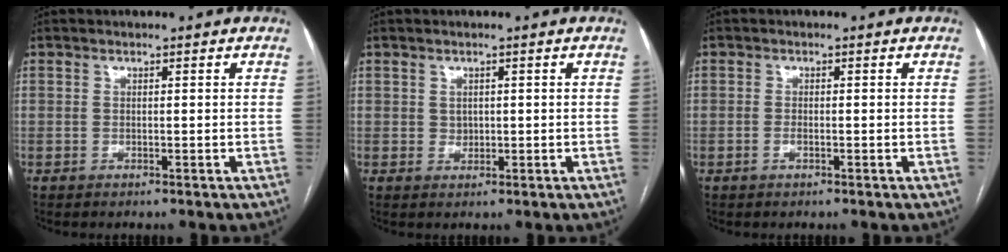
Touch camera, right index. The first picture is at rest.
{"total": 1.2, "force": [0.4, 1.1, 0.4], "torque": [-0.009, 0.001, 0.012]}
{"total": 0.9, "force": [-0.2, 0.3, 0.8], "torque": [-0.020, 0.001, -0.003]}